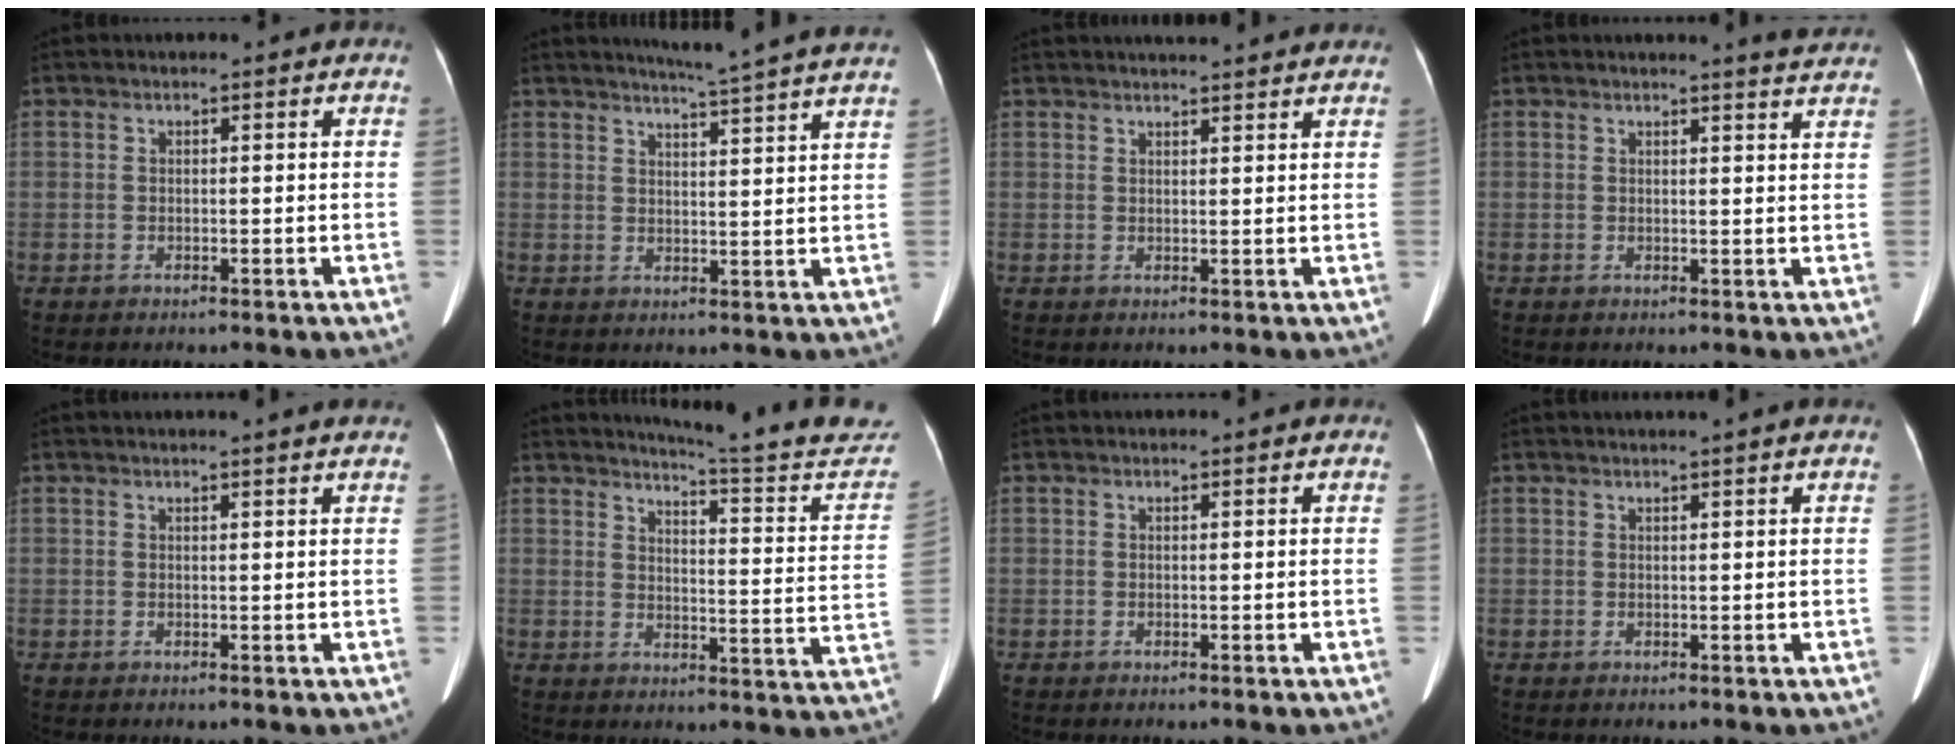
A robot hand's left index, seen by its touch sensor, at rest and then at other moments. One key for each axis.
{"total": 12.0, "fx": 10.9, "fy": -1.7, "fz": 4.7, "tx": -0.074, "ty": -0.024, "tz": 0.126}
{"total": 8.3, "fx": 7.7, "fy": 0.6, "fz": 3.0, "tx": -0.040, "ty": 0.026, "tz": 0.086}
{"total": 4.8, "fx": 4.6, "fy": -0.5, "fz": 1.4, "tx": -0.021, "ty": -0.007, "tz": 0.033}
{"total": 6.4, "fx": 5.9, "fy": -0.5, "fz": 2.5, "tx": -0.030, "ty": 0.018, "tz": 0.056}
{"total": 21.7, "fx": 20.8, "fy": -0.2, "fz": 6.3, "tx": -0.085, "ty": -0.120, "tz": 0.236}
{"total": 2.8, "fx": 2.6, "fy": 0.1, "fz": 0.8, "tx": -0.011, "ty": 0.022, "tz": 0.033}
{"total": 4.6, "fx": 4.1, "fy": -0.7, "fz": 2.0, "tx": -0.024, "ty": 0.023, "tz": 0.049}